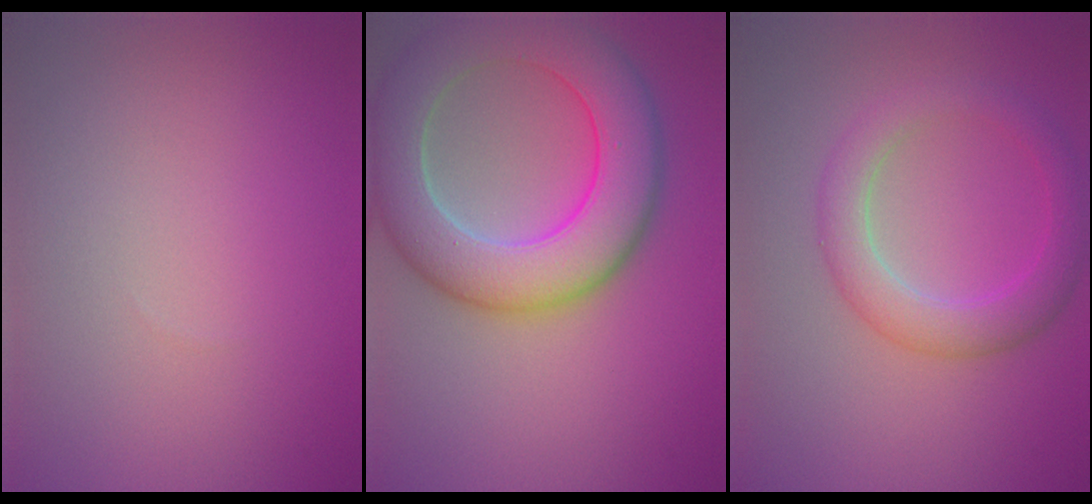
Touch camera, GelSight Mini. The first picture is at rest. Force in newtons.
{"total": 9.6, "press": 9.6, "slide": 0.4}
{"total": 4.0, "press": 4.0, "slide": 0.3}